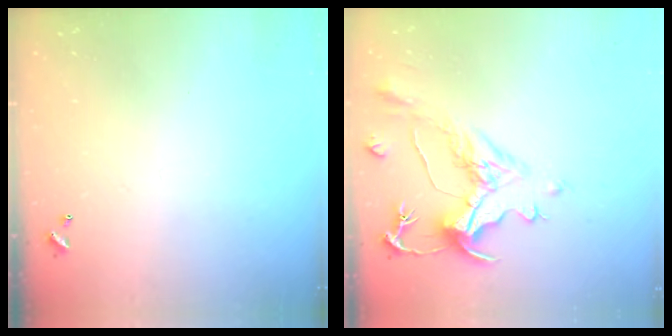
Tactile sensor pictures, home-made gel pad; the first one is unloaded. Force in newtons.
{"total": 1.4, "press": 0.2, "slide": 1.4}